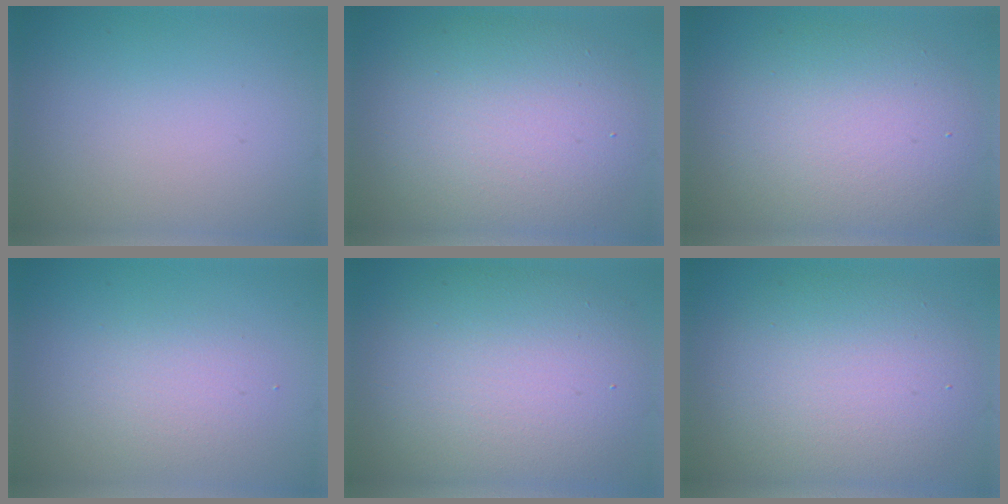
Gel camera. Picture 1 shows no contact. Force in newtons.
{"total": 9.0, "press": 9.0, "slide": 0.5}
{"total": 6.8, "press": 6.8, "slide": 0.6}
{"total": 2.4, "press": 2.4, "slide": 0.1}
{"total": 10.4, "press": 10.4, "slide": 0.6}
{"total": 7.8, "press": 7.8, "slide": 0.4}